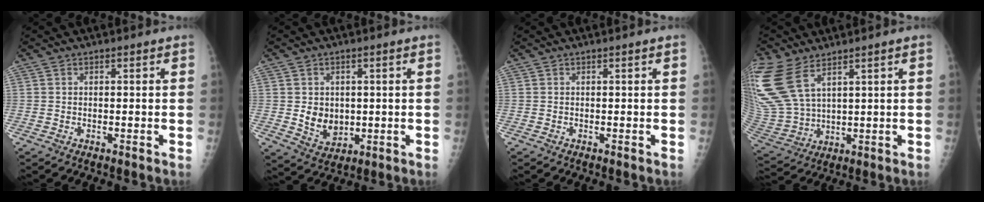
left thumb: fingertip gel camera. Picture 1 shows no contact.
{"total": 6.4, "force": [0.2, 5.2, 3.8], "torque": [-0.031, -0.013, 0.018]}
{"total": 0.0}
{"total": 17.6, "force": [9.5, 8.8, 11.9], "torque": [-0.296, -0.022, 0.204]}